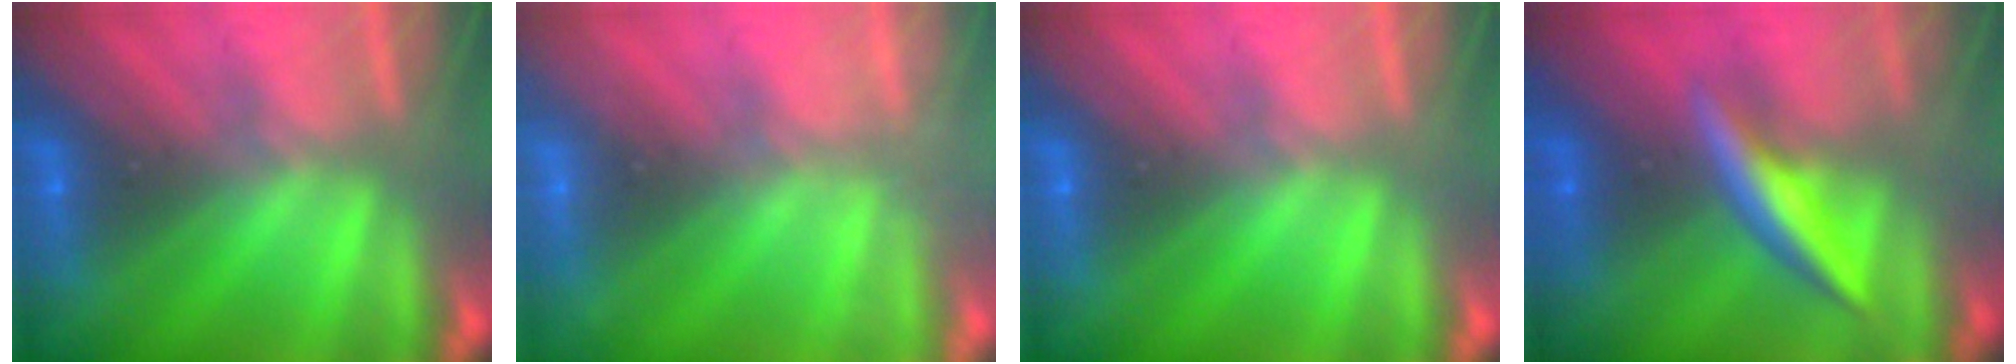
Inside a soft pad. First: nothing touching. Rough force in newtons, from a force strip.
{"total": 2.1}
{"total": 0.0}
{"total": 2.8}